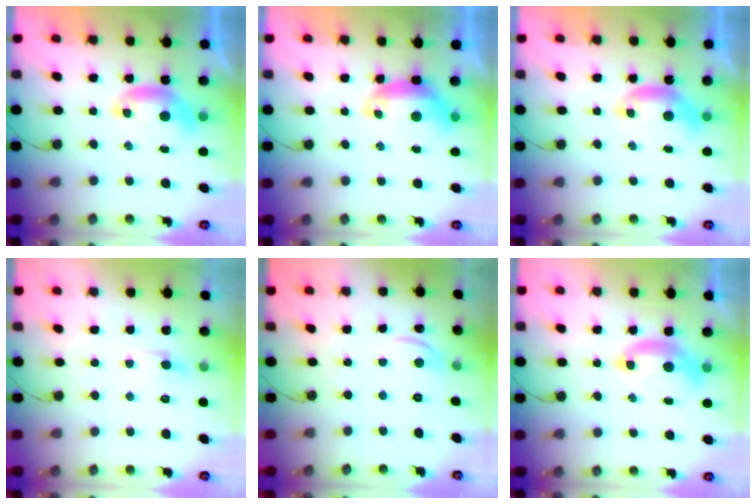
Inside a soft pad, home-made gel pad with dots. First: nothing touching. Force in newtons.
{"total": 0.7, "press": 0.6, "slide": 0.3}
{"total": 0.0}
{"total": 0.6, "press": 0.4, "slide": 0.5}
{"total": 3.0, "press": 2.9, "slide": 0.4}
{"total": 2.6, "press": 2.6, "slide": 0.6}